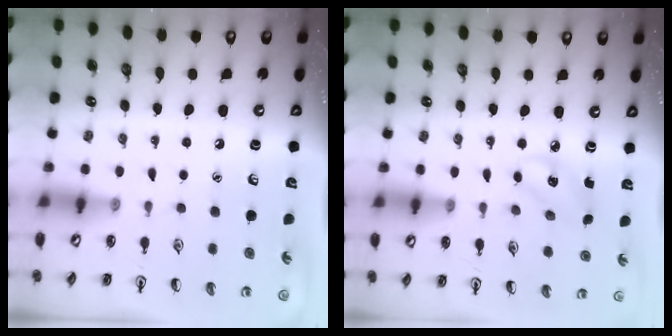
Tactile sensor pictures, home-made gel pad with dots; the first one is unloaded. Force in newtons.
{"total": 2.9, "press": 2.8, "slide": 0.7}